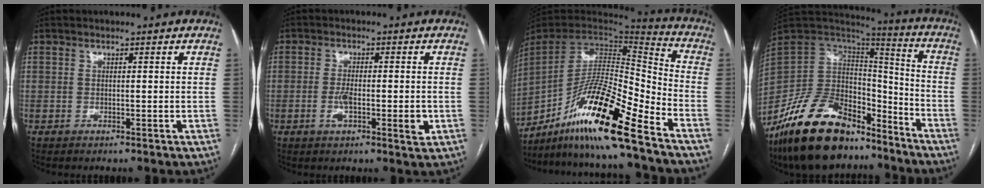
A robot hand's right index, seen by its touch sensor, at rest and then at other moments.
{"total": 5.5, "force": [-1.4, 1.3, 5.1], "torque": [-0.092, -0.005, -0.023]}
{"total": 18.5, "force": [-12.8, 0.7, 13.3], "torque": [-0.262, -0.007, -0.233]}
{"total": 22.9, "force": [-16.9, 10.2, 11.6], "torque": [-0.239, 0.023, -0.297]}